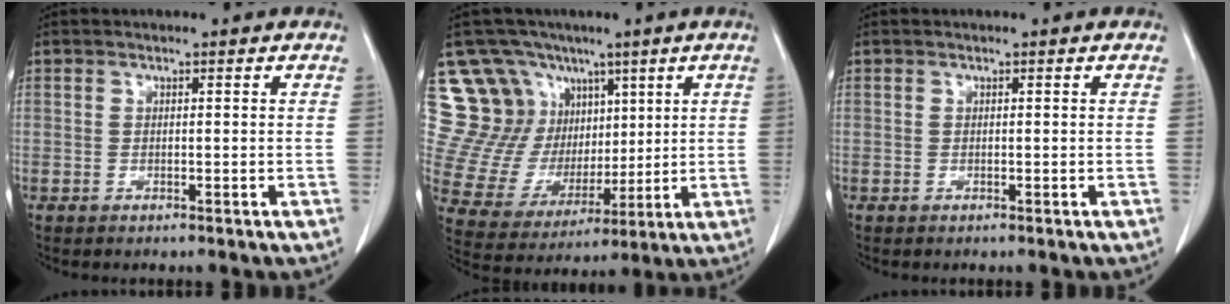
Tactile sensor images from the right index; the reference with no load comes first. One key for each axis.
{"total": 15.3, "fx": 8.5, "fy": 12.1, "fz": 3.8, "tx": -0.083, "ty": 0.061, "tz": 0.176}
{"total": 0.0}